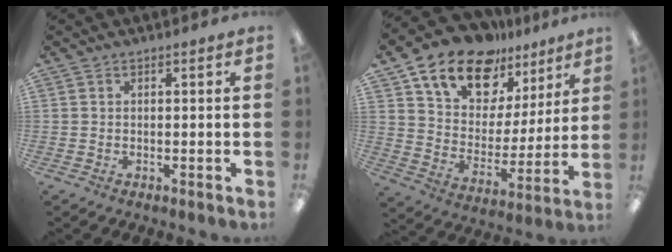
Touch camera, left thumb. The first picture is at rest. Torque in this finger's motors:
{"motor_torque": [1.11, 1.30, 1.45, -1.32, 0.15]}